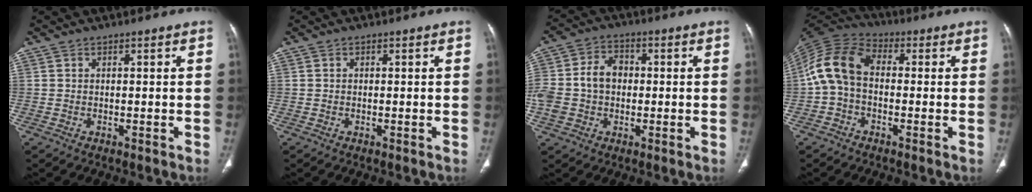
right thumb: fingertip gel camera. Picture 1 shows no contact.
{"total": 0.0}
{"total": 10.7, "force": [-0.3, 8.3, 6.9], "torque": [-0.126, 0.029, -0.010]}
{"total": 10.7, "force": [-0.4, 7.3, 7.7], "torque": [-0.150, 0.030, -0.024]}